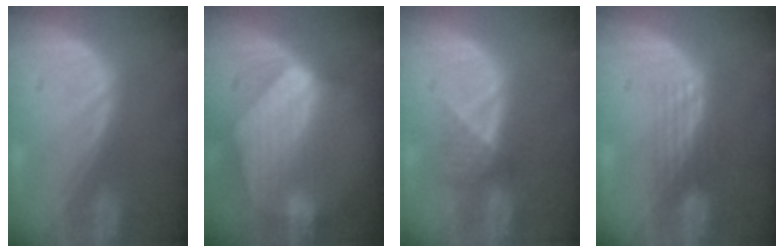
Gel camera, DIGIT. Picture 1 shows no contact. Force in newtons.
{"total": 8.2, "press": 7.6, "slide": 3.0}
{"total": 3.1, "press": 2.8, "slide": 1.4}
{"total": 3.3, "press": 2.8, "slide": 1.8}